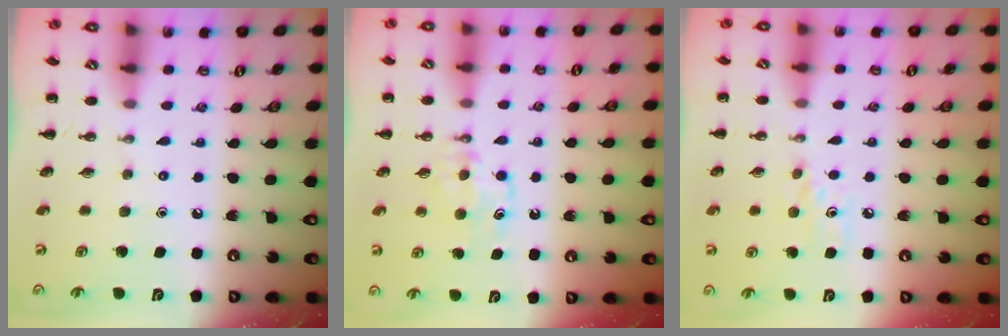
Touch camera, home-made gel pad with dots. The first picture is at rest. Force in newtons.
{"total": 5.1, "press": 4.7, "slide": 1.7}
{"total": 5.2, "press": 5.0, "slide": 1.6}